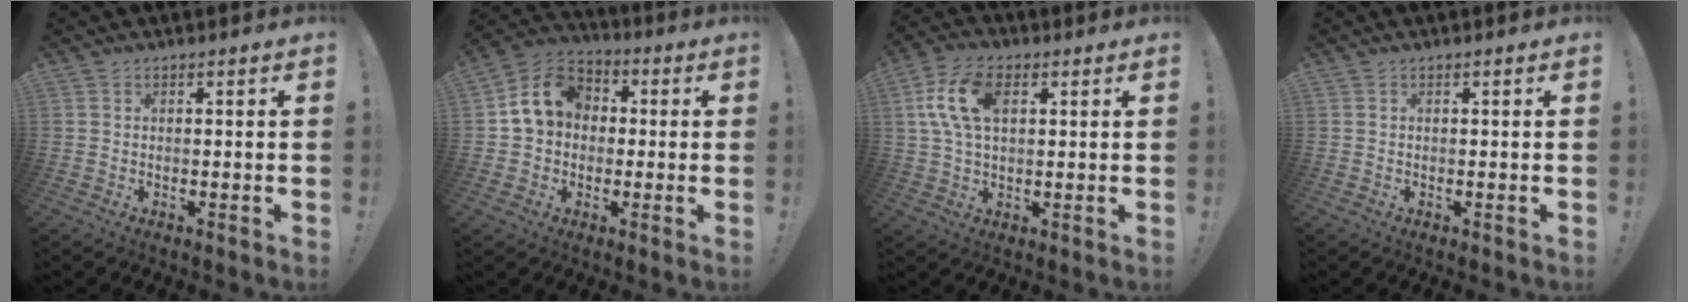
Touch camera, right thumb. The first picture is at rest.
{"total": 12.2, "force": [2.1, 10.1, 6.5], "torque": [-0.102, 0.011, 0.046]}
{"total": 12.8, "force": [3.3, 7.4, 9.9], "torque": [-0.194, 0.002, 0.061]}
{"total": 0.0}